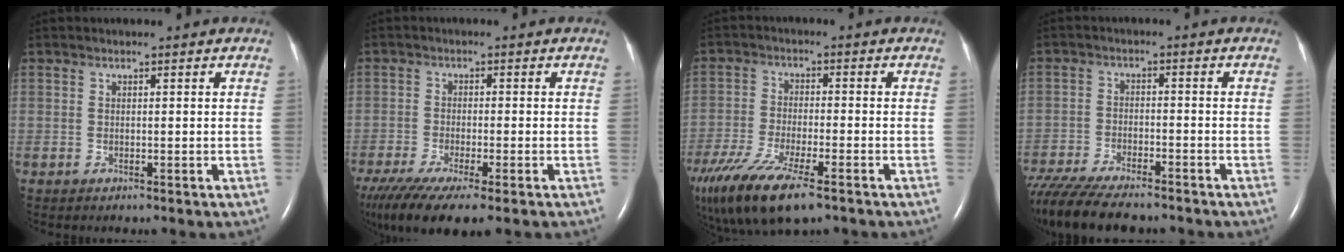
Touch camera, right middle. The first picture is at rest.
{"total": 12.8, "force": [-8.7, 2.6, 8.9], "torque": [-0.182, -0.029, -0.147]}
{"total": 16.5, "force": [-11.0, 4.3, 11.5], "torque": [-0.256, -0.042, -0.191]}
{"total": 15.2, "force": [-13.0, 3.0, 7.3], "torque": [-0.143, -0.027, -0.206]}